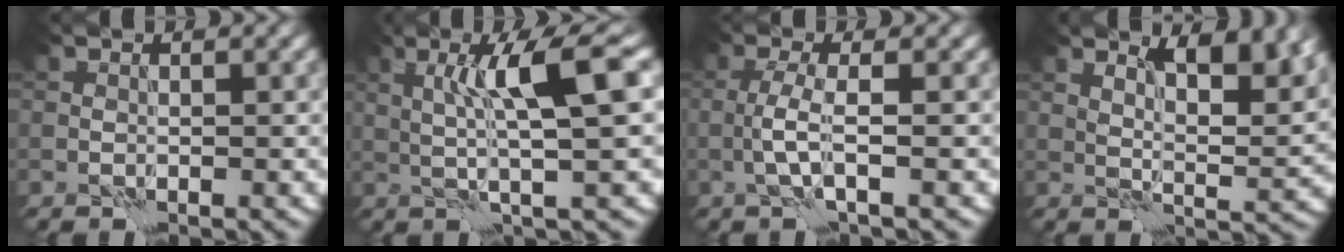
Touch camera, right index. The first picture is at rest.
{"total": 6.9, "force": [1.4, 0.7, 6.7], "torque": [-0.115, 0.012, 0.027]}
{"total": 2.6, "force": [-0.5, 0.3, 2.5], "torque": [-0.056, 0.005, -0.014]}
{"total": 6.9, "force": [4.1, 1.9, 5.2], "torque": [-0.074, -0.002, 0.061]}